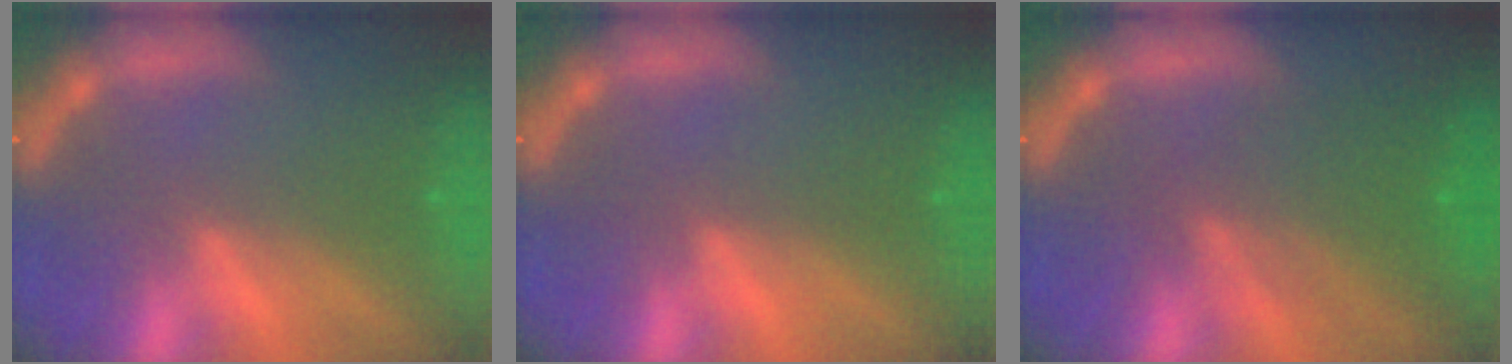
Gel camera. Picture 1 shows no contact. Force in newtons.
{"total": 0.0}
{"total": 5.5}